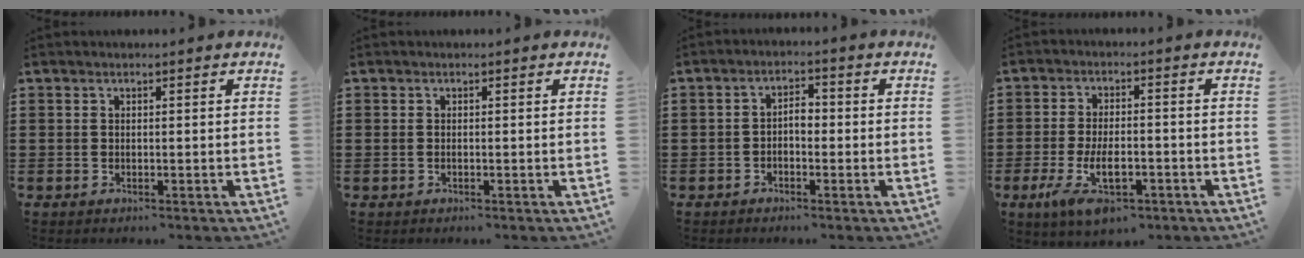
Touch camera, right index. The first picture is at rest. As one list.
[{"total": 0.5, "force": [-0.2, 0.3, 0.4], "torque": [-0.011, -0.001, -0.003]}, {"total": 2.3, "force": [-0.8, 1.1, 1.9], "torque": [-0.035, 0.006, -0.018]}, {"total": 8.2, "force": [-3.7, 3.4, 6.5], "torque": [-0.130, -0.008, -0.069]}]